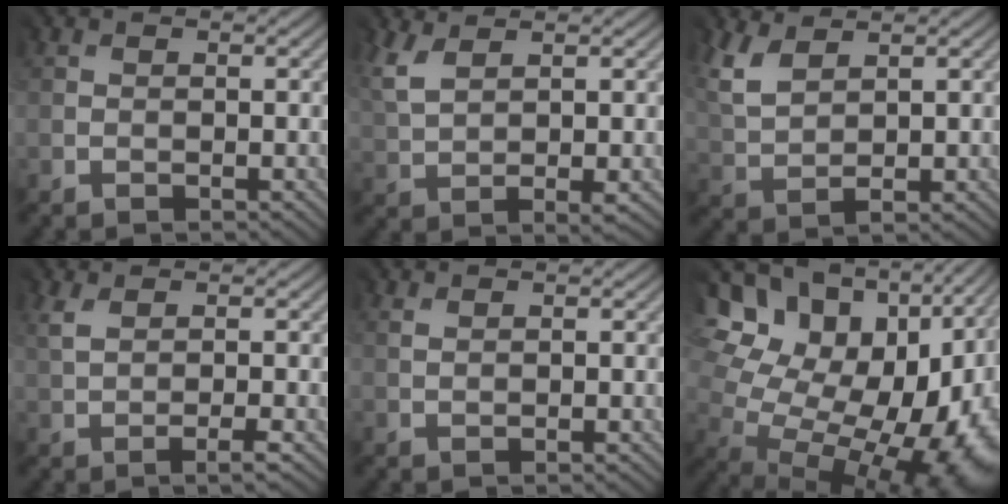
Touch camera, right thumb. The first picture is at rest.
{"total": 5.4, "force": [2.9, 2.1, 4.0], "torque": [-0.109, -0.002, 0.065]}
{"total": 6.2, "force": [4.3, 2.7, 3.6], "torque": [-0.111, 0.009, 0.090]}
{"total": 2.6, "force": [0.7, 0.4, 2.5], "torque": [-0.056, 0.003, 0.012]}
{"total": 1.2, "force": [1.0, 0.1, 0.7], "torque": [-0.017, 0.001, 0.021]}
{"total": 19.2, "force": [1.1, 13.6, 13.5], "torque": [-0.199, 0.013, 0.034]}